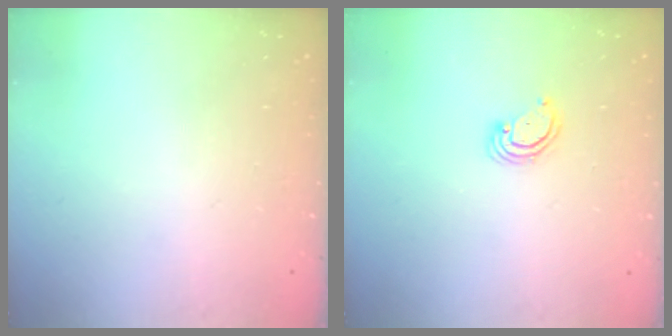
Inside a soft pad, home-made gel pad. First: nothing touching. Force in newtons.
{"total": 3.0, "press": 3.0, "slide": 0.3}